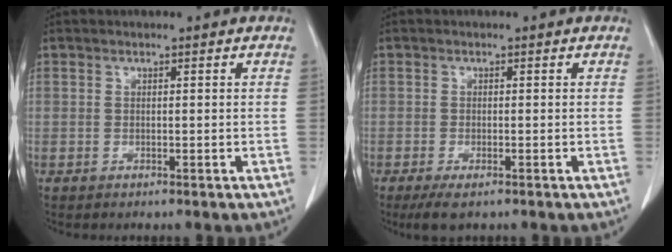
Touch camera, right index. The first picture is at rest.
{"total": 3.1, "force": [-1.9, 0.9, 2.3], "torque": [-0.042, -0.006, -0.029]}